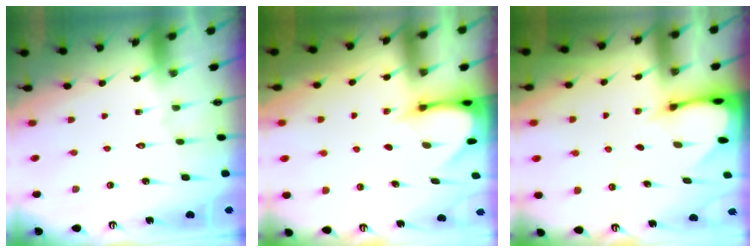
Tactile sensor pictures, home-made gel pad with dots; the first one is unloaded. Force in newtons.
{"total": 3.6, "press": 3.6, "slide": 0.3}
{"total": 2.4, "press": 2.4, "slide": 0.1}